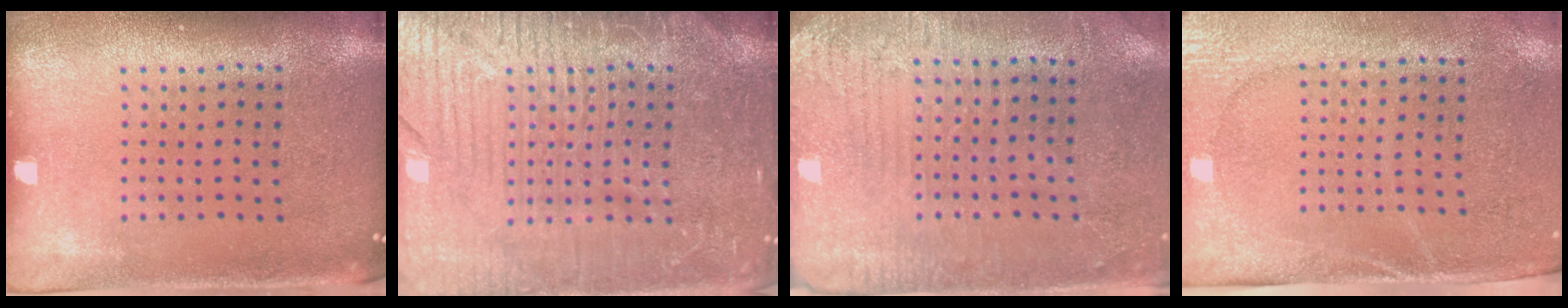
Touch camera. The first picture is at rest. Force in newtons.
{"total": 5.4, "press": 5.3, "slide": 0.7}
{"total": 3.0, "press": 2.8, "slide": 1.1}
{"total": 2.7, "press": 2.3, "slide": 1.5}